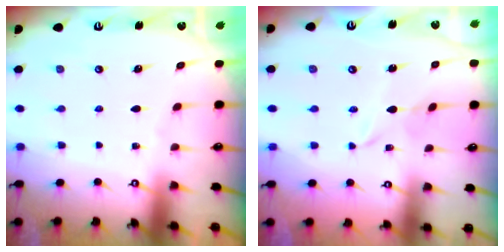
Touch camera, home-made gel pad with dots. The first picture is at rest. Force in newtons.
{"total": 2.4, "press": 2.4, "slide": 0.2}